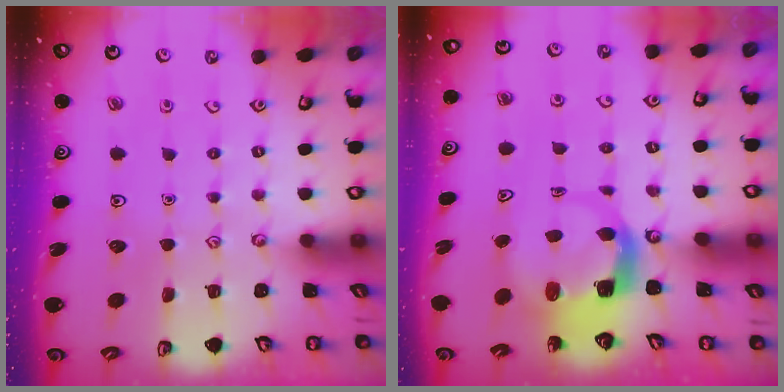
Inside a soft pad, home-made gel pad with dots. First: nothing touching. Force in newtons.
{"total": 5.3, "press": 5.2, "slide": 0.7}